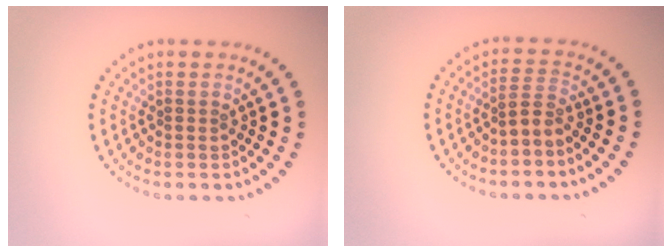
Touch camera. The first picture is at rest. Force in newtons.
{"total": 2.0, "press": 1.4, "slide": 1.4}